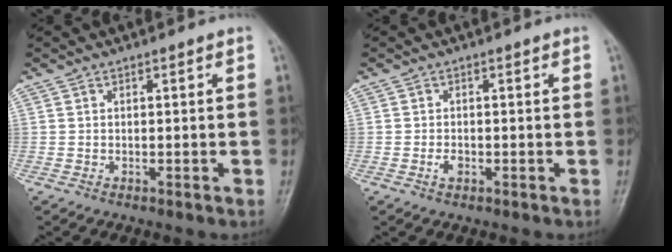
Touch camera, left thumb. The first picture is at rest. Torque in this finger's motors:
{"motor_torque": [-0.03, -0.03, 0.37, 0.22, 0.00]}